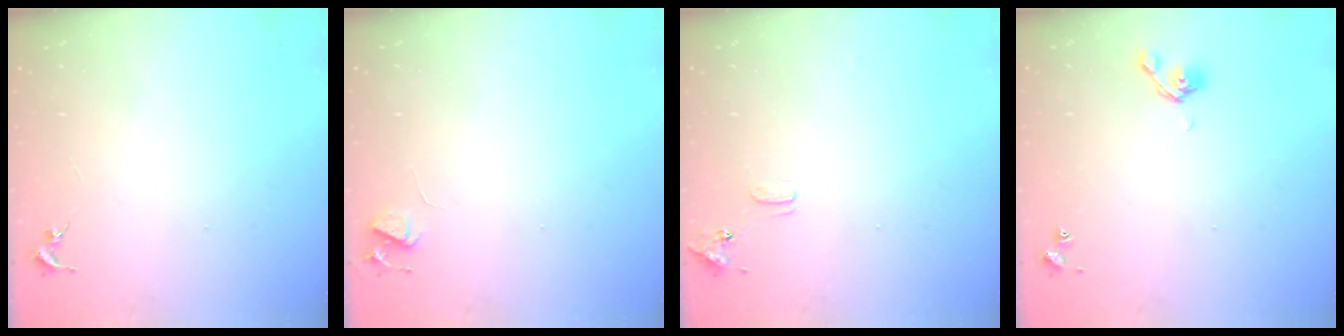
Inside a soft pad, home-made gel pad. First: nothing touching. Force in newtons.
{"total": 4.9, "press": 4.9, "slide": 0.7}
{"total": 6.9, "press": 6.9, "slide": 0.8}
{"total": 5.7, "press": 5.6, "slide": 1.2}